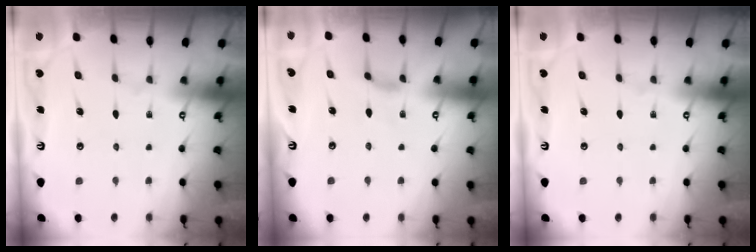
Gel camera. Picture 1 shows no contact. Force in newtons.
{"total": 1.8, "press": 1.7, "slide": 0.5}
{"total": 0.0}